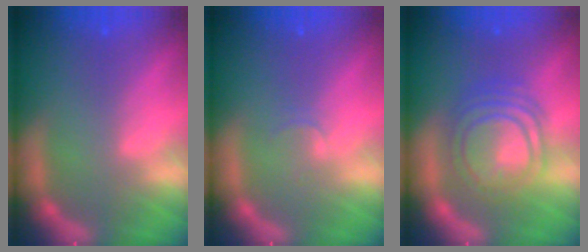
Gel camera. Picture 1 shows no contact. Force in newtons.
{"total": 1.0}
{"total": 8.6}